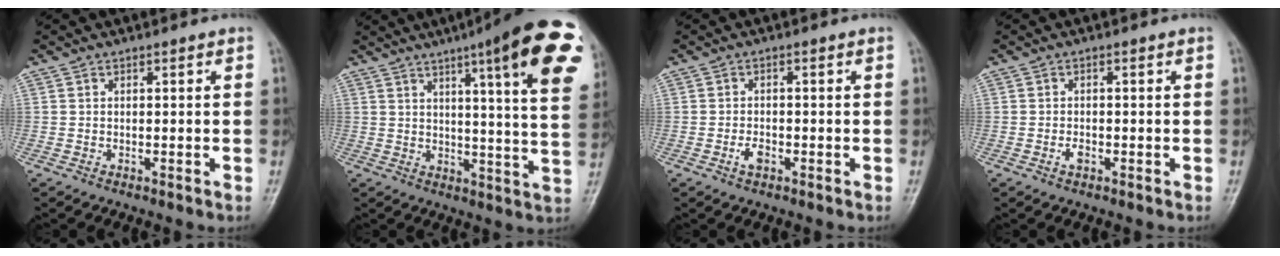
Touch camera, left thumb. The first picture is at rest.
{"total": 22.4, "force": [10.8, 3.6, 19.4], "torque": [-0.231, -0.028, 0.129]}
{"total": 2.2, "force": [-1.0, 1.2, 1.6], "torque": [-0.027, 0.007, -0.019]}
{"total": 1.5, "force": [-0.7, 0.8, 1.0], "torque": [-0.018, 0.004, -0.012]}